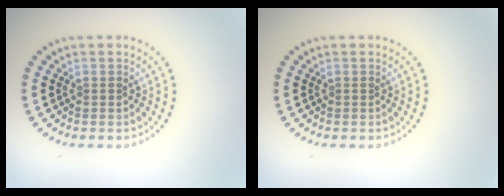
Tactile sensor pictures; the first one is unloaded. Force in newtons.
{"total": 0.0}